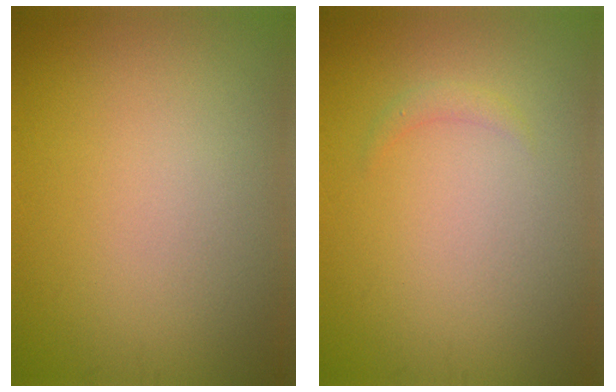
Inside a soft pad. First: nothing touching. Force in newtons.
{"total": 0.9, "press": 0.9, "slide": 0.0}